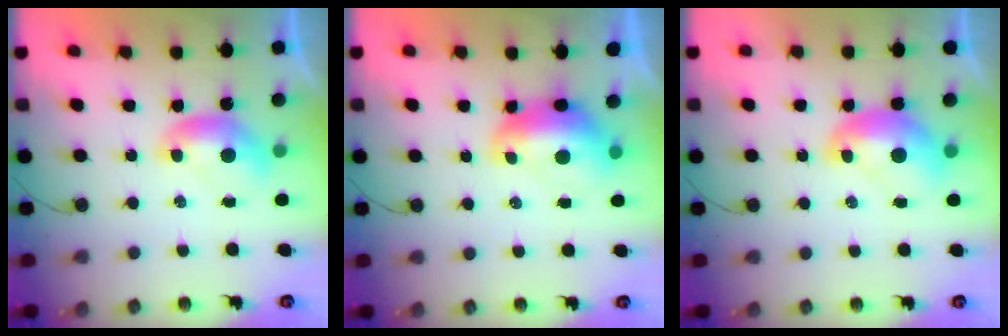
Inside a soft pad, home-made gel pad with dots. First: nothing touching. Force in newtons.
{"total": 2.9, "press": 2.8, "slide": 0.7}
{"total": 2.6, "press": 2.5, "slide": 0.7}